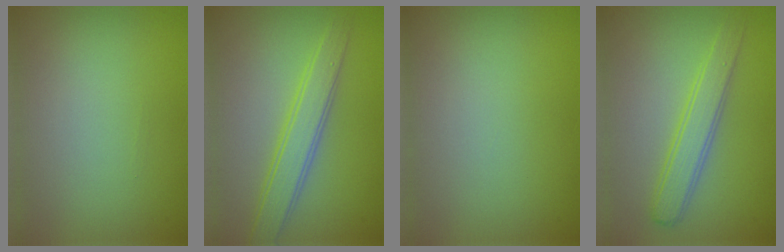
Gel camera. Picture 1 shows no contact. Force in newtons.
{"total": 3.5, "press": 3.5, "slide": 0.1}
{"total": 0.0}
{"total": 3.1, "press": 3.1, "slide": 0.1}